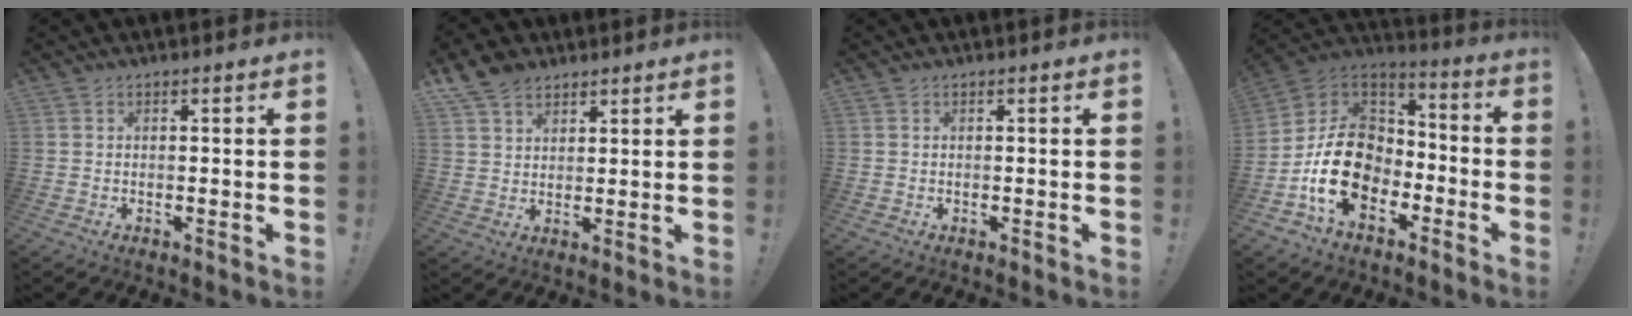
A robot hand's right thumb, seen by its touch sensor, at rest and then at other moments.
{"total": 7.9, "force": [5.5, 4.9, 2.7], "torque": [-0.046, -0.026, 0.109]}
{"total": 0.0}
{"total": 18.9, "force": [-5.9, 13.8, 11.5], "torque": [-0.212, 0.036, -0.092]}